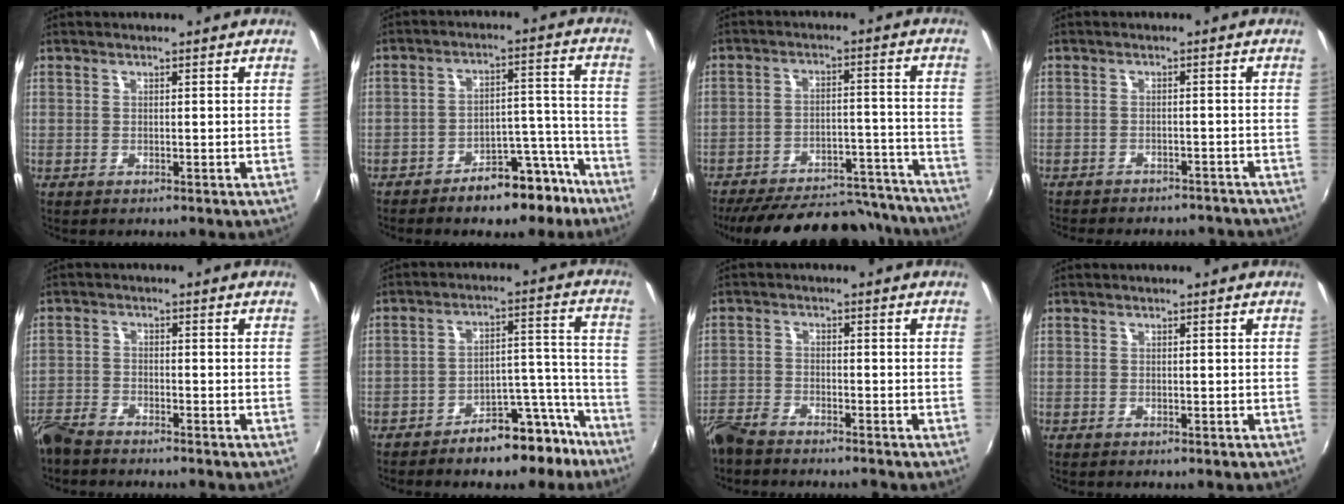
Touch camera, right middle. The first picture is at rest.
{"total": 10.8, "force": [-8.3, 4.6, 5.1], "torque": [-0.064, 0.043, -0.103]}
{"total": 28.1, "force": [-24.9, 8.4, 9.9], "torque": [-0.179, 0.036, -0.310]}
{"total": 12.6, "force": [-11.2, 3.9, 4.2], "torque": [-0.096, -0.001, -0.135]}
{"total": 5.5, "force": [-4.9, 1.5, 2.0], "torque": [-0.055, -0.013, -0.102]}
{"total": 11.4, "force": [-9.0, 4.5, 5.2], "torque": [-0.059, 0.048, -0.118]}
{"total": 6.1, "force": [-5.4, 1.8, 2.2], "torque": [-0.063, -0.013, -0.109]}
{"total": 0.0}